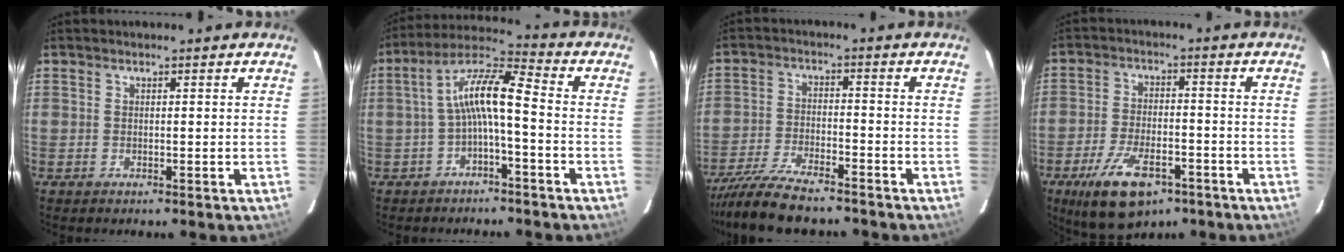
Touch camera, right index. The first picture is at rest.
{"total": 8.5, "force": [-1.9, 1.6, 8.1], "torque": [-0.176, 0.024, -0.037]}
{"total": 13.0, "force": [-11.4, 2.6, 5.6], "torque": [-0.140, -0.022, -0.204]}
{"total": 13.2, "force": [-7.9, 6.0, 8.7], "torque": [-0.183, -0.017, -0.131]}